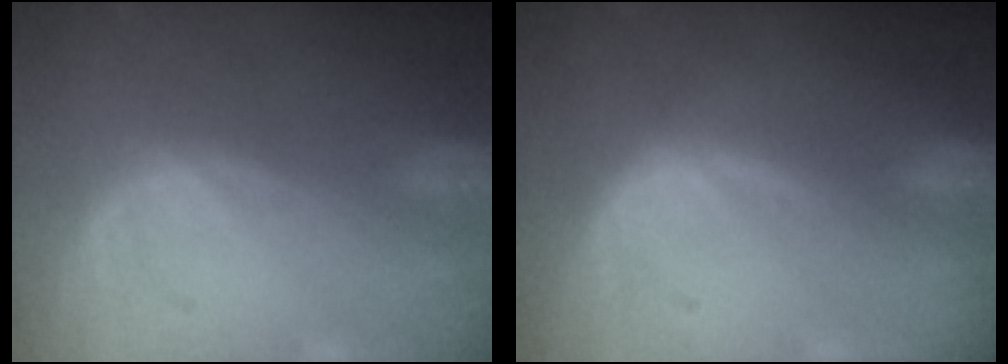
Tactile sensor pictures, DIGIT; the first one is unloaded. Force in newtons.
{"total": 1.1, "press": 0.7, "slide": 0.9}